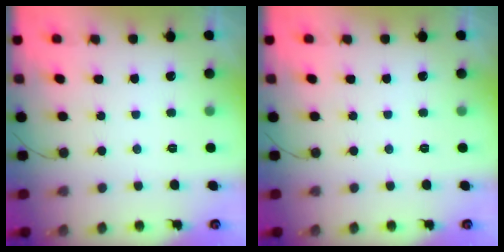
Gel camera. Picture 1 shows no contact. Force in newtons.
{"total": 0.0}